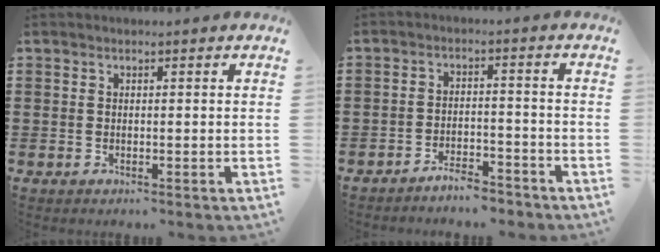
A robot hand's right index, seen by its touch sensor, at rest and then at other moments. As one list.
[{"total": 3.8, "force": [-3.7, 0.5, 0.6], "torque": [-0.014, 0.006, -0.076]}]